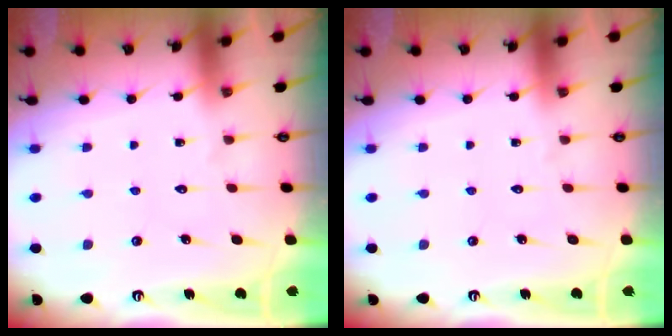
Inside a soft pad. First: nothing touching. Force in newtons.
{"total": 0.0}